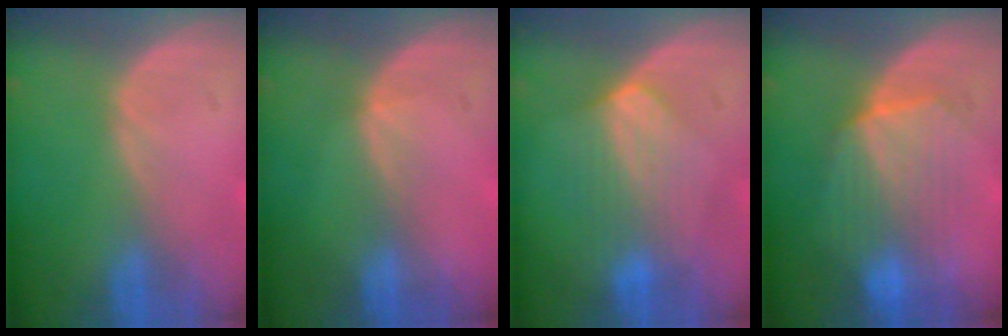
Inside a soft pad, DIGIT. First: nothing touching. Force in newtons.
{"total": 1.3, "press": 0.9, "slide": 0.9}
{"total": 7.2, "press": 6.5, "slide": 3.1}
{"total": 7.3, "press": 7.3, "slide": 0.2}